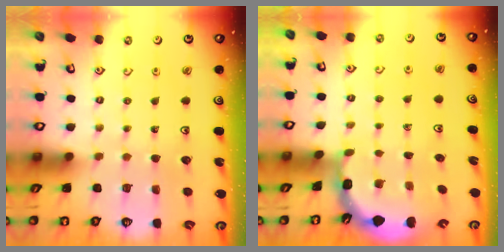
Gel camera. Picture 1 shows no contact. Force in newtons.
{"total": 2.2, "press": 2.2, "slide": 0.4}